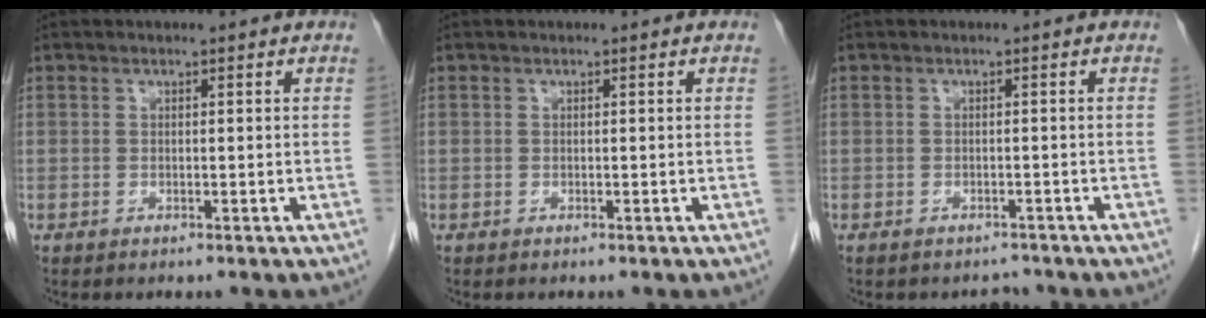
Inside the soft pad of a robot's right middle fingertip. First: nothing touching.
{"total": 0.0}
{"total": 2.6, "force": [-2.4, 1.0, 0.1], "torque": [0.001, 0.000, -0.033]}